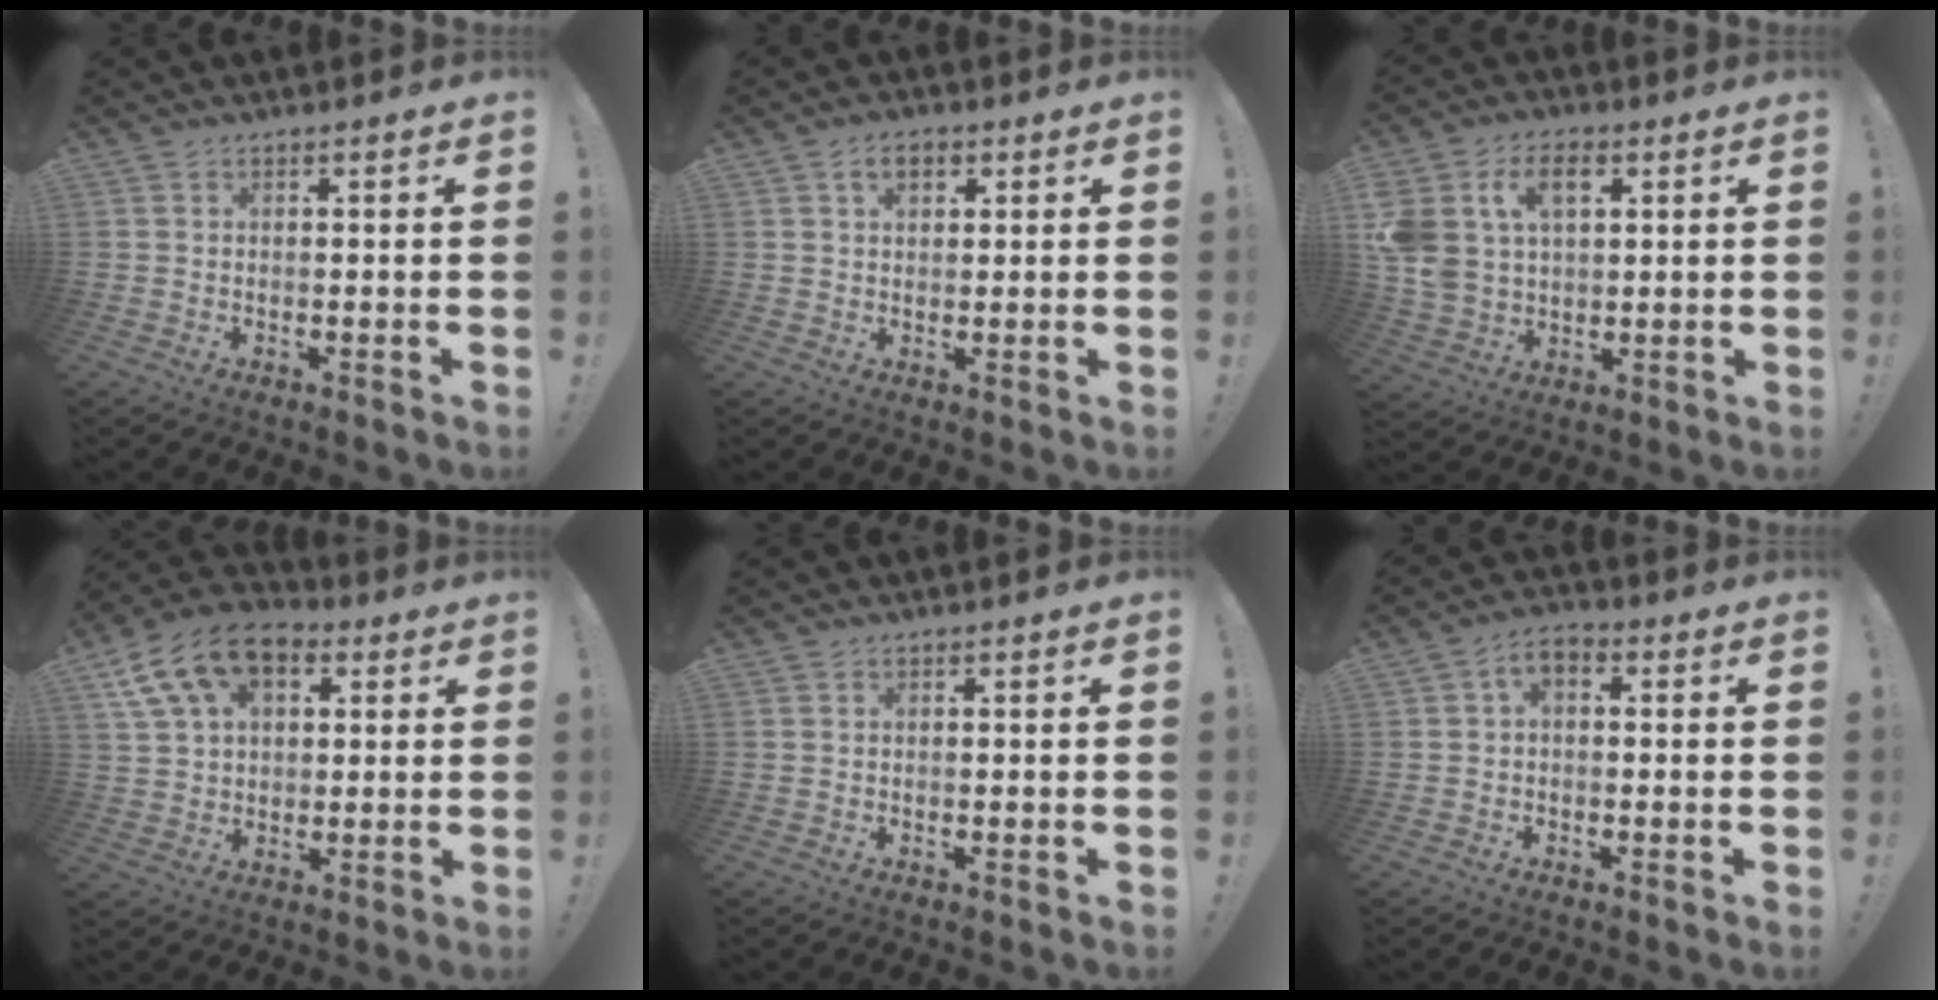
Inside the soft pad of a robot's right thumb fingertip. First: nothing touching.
{"total": 4.4, "force": [2.0, 2.7, 2.8], "torque": [-0.040, 0.001, 0.033]}
{"total": 13.3, "force": [5.1, 9.2, 8.2], "torque": [-0.155, -0.017, 0.095]}
{"total": 15.3, "force": [6.9, 9.8, 9.6], "torque": [-0.175, -0.023, 0.131]}
{"total": 0.0}
{"total": 3.8, "force": [-0.1, 2.1, 3.1], "torque": [-0.052, 0.005, -0.002]}